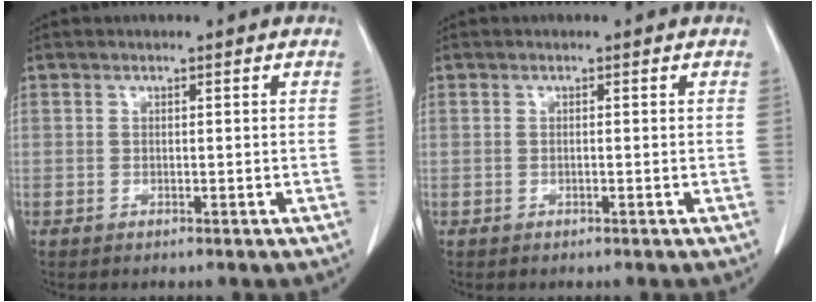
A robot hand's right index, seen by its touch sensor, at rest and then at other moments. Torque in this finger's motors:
{"motor_torque": [0.05, -0.01, -0.02, 0.00]}